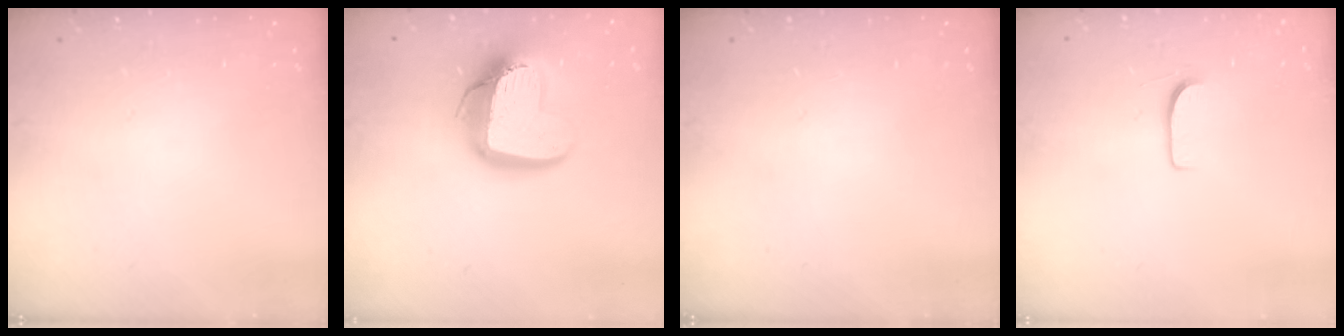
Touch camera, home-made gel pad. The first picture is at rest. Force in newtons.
{"total": 17.2, "press": 17.2, "slide": 1.5}
{"total": 0.0}
{"total": 5.8, "press": 5.8, "slide": 0.4}